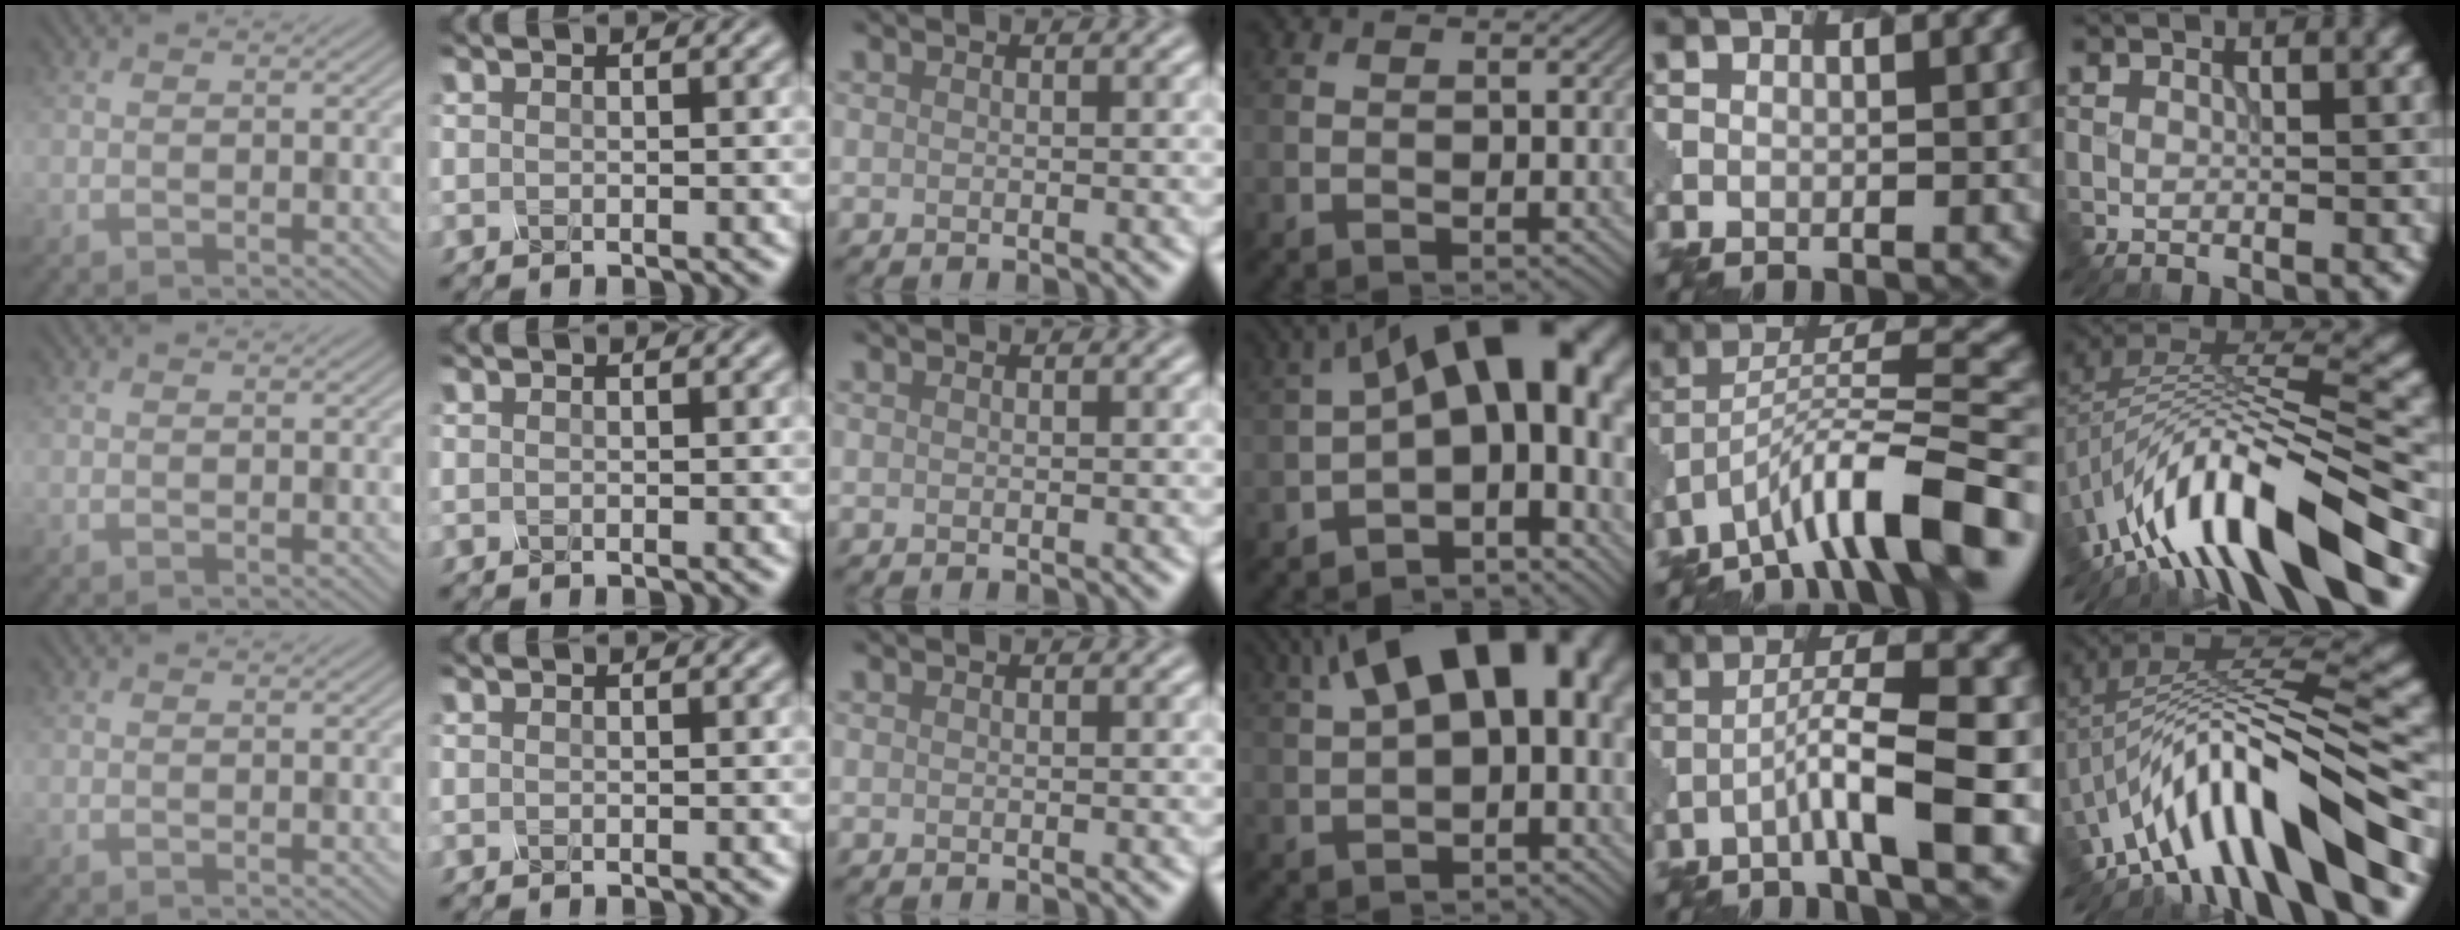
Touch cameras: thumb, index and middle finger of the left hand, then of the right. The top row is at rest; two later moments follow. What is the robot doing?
{"motion": "shake", "object": "salt shaker"}